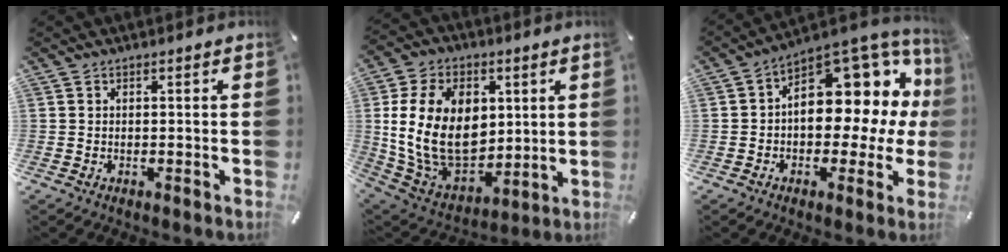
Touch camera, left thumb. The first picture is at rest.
{"total": 21.0, "force": [2.7, 15.0, 14.5], "torque": [-0.293, -0.010, 0.053]}
{"total": 13.2, "force": [4.8, 8.6, 8.8], "torque": [-0.100, -0.069, 0.079]}